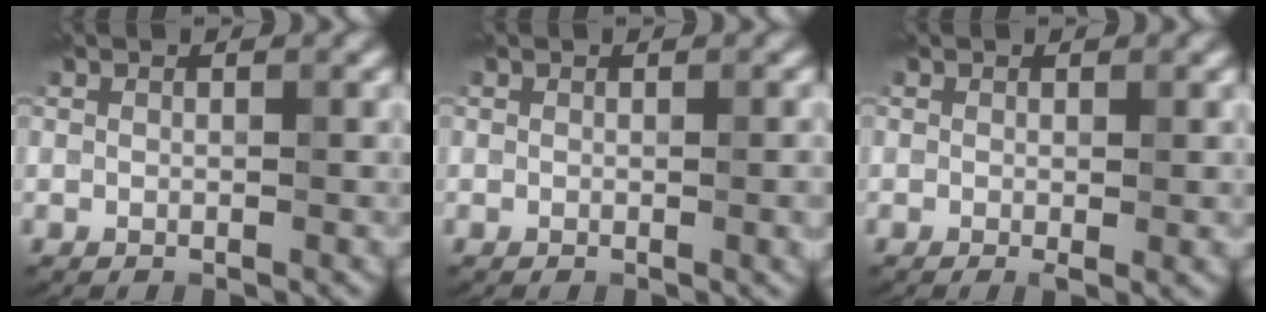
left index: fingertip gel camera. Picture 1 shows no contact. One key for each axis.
{"total": 1.4, "fx": -0.1, "fy": 0.4, "fz": 1.3, "tx": -0.013, "ty": -0.002, "tz": -0.002}
{"total": 1.1, "fx": -0.1, "fy": 0.2, "fz": 1.1, "tx": -0.014, "ty": -0.008, "tz": -0.001}